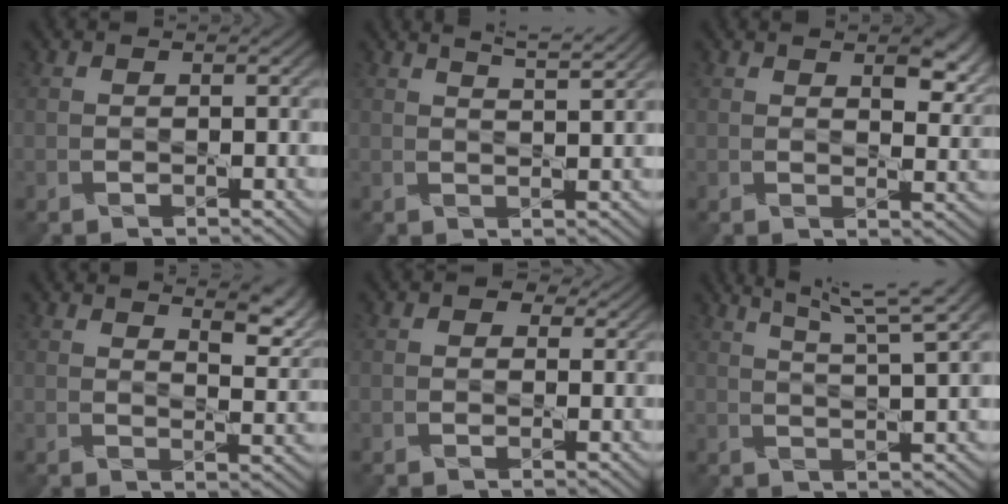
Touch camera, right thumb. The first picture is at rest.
{"total": 3.8, "force": [3.2, 0.4, 2.0], "torque": [-0.019, 0.007, 0.033]}
{"total": 4.8, "force": [2.8, 2.0, 3.4], "torque": [-0.058, -0.006, 0.044]}
{"total": 5.4, "force": [4.0, 1.4, 3.4], "torque": [-0.056, 0.002, 0.065]}
{"total": 1.5, "force": [0.6, 1.3, 0.4], "torque": [-0.004, -0.001, 0.000]}
{"total": 8.6, "force": [6.3, 1.0, 5.9], "torque": [-0.089, 0.021, 0.070]}